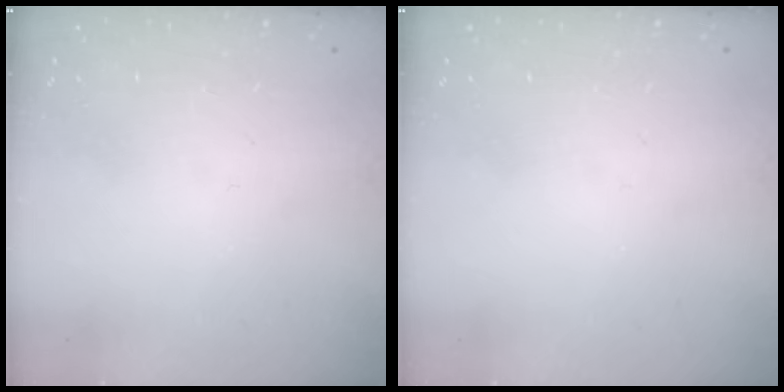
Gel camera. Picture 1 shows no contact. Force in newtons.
{"total": 0.0}